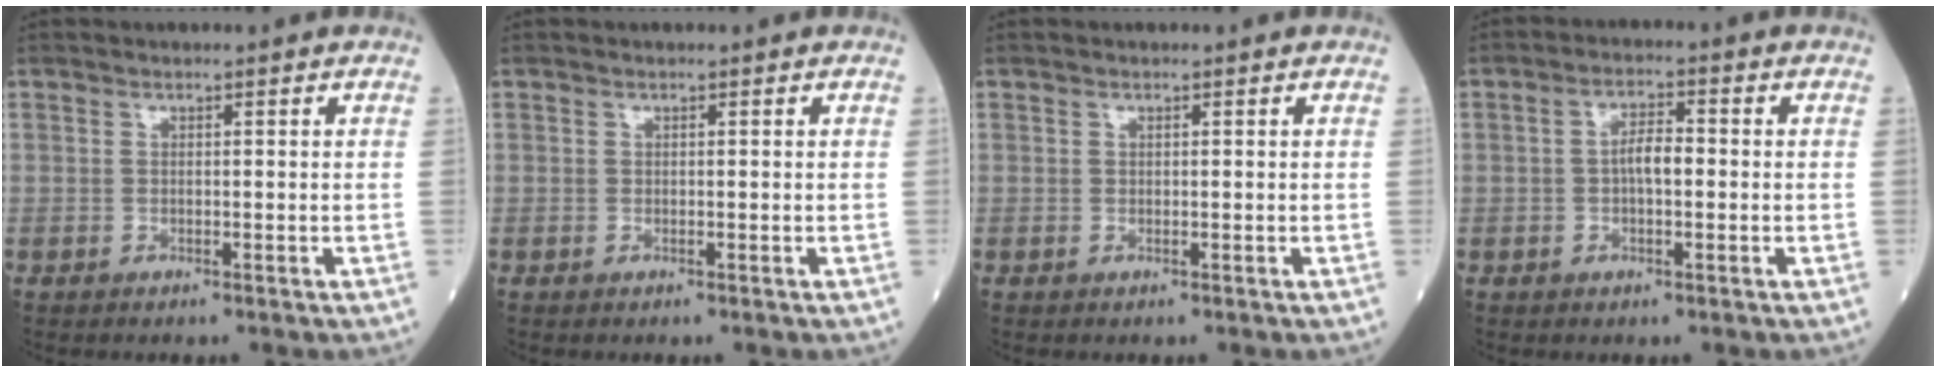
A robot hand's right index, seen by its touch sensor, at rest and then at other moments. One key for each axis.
{"total": 0.0}
{"total": 0.0}
{"total": 3.7, "fx": -0.3, "fy": 1.2, "fz": 3.5, "tx": -0.064, "ty": 0.011, "tz": -0.007}